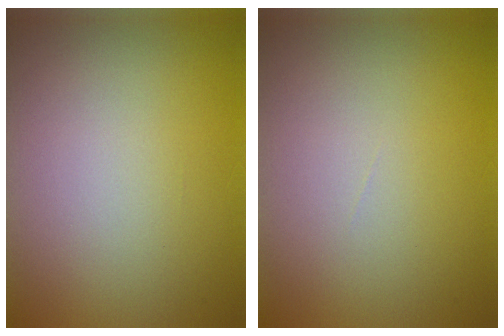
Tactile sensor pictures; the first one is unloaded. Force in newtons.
{"total": 0.0}